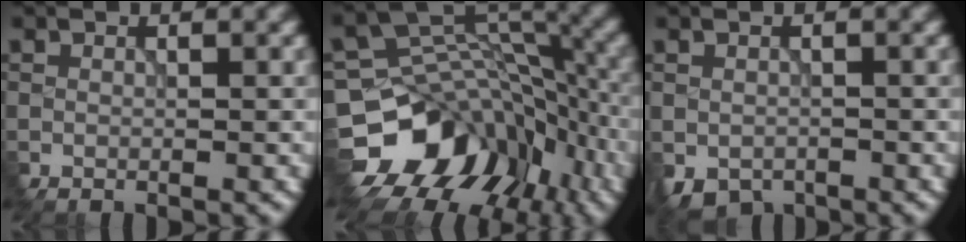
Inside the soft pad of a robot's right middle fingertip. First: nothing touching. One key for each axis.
{"total": 12.0, "fx": -5.9, "fy": 8.8, "fz": 5.7, "tx": -0.113, "ty": -0.006, "tz": -0.098}
{"total": 2.1, "fx": -1.1, "fy": 1.7, "fz": 0.5, "tx": -0.011, "ty": -0.012, "tz": -0.018}